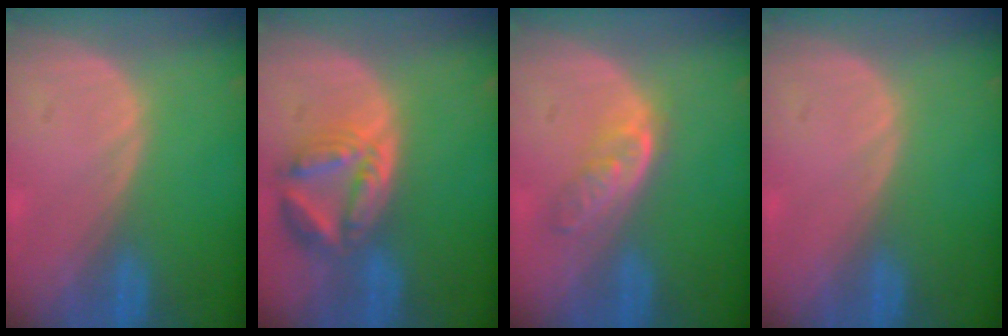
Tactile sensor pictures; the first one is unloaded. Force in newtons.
{"total": 8.0, "press": 7.1, "slide": 3.8}
{"total": 4.9, "press": 4.3, "slide": 2.2}
{"total": 0.0}